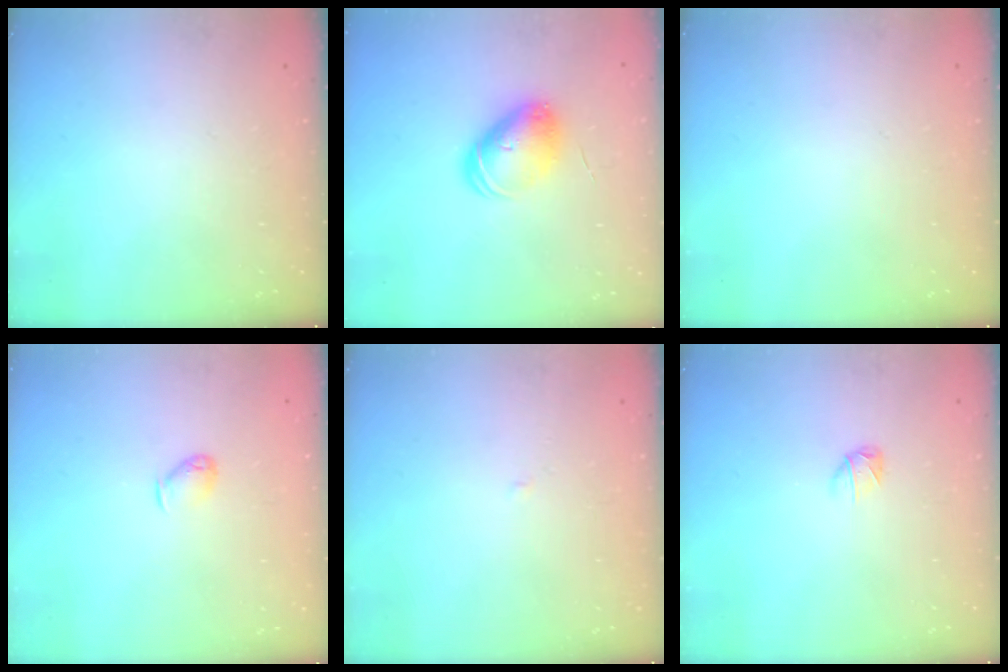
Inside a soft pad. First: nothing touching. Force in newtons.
{"total": 7.9, "press": 7.9, "slide": 1.2}
{"total": 0.0}
{"total": 4.1, "press": 4.0, "slide": 0.9}
{"total": 1.9, "press": 1.9, "slide": 0.3}
{"total": 2.8, "press": 2.7, "slide": 0.5}